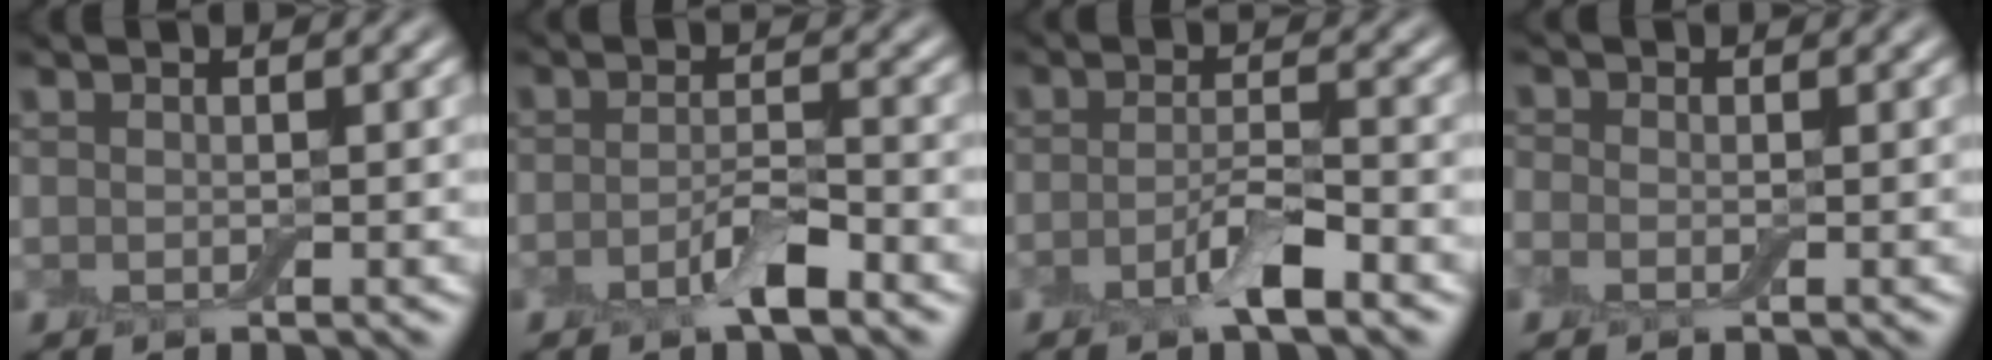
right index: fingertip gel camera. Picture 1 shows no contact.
{"total": 3.1, "force": [-1.7, 0.8, 2.4], "torque": [-0.045, 0.004, -0.036]}
{"total": 3.3, "force": [-1.8, 0.8, 2.6], "torque": [-0.051, 0.005, -0.041]}
{"total": 1.1, "force": [-0.4, 0.8, 0.7], "torque": [-0.016, 0.002, -0.014]}